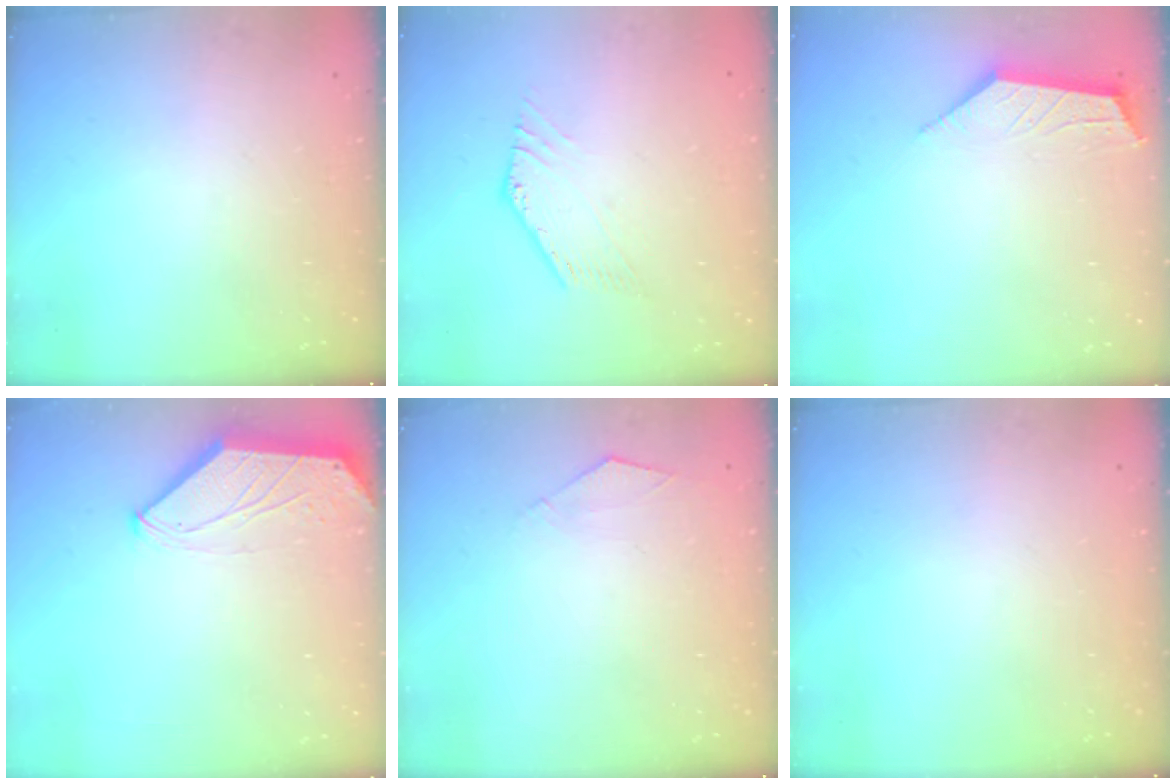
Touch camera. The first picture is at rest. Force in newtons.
{"total": 0.0}
{"total": 4.0, "press": 3.9, "slide": 0.6}
{"total": 0.0}
{"total": 3.6, "press": 3.6, "slide": 0.6}
{"total": 0.0}